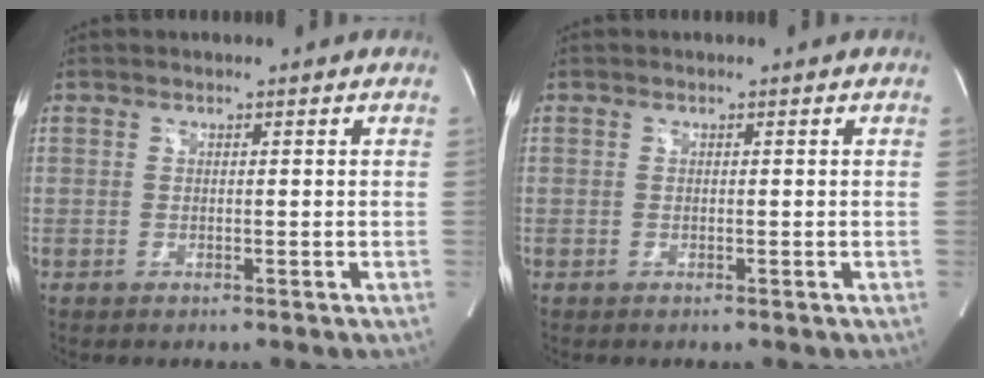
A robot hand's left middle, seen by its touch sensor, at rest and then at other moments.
{"total": 0.0}